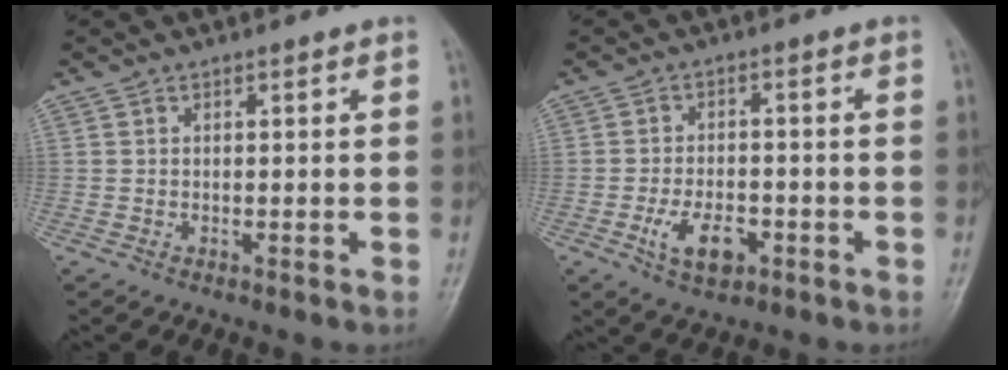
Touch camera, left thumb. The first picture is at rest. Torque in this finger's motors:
{"motor_torque": [-0.22, 0.90, 0.75, 0.44, 0.07]}